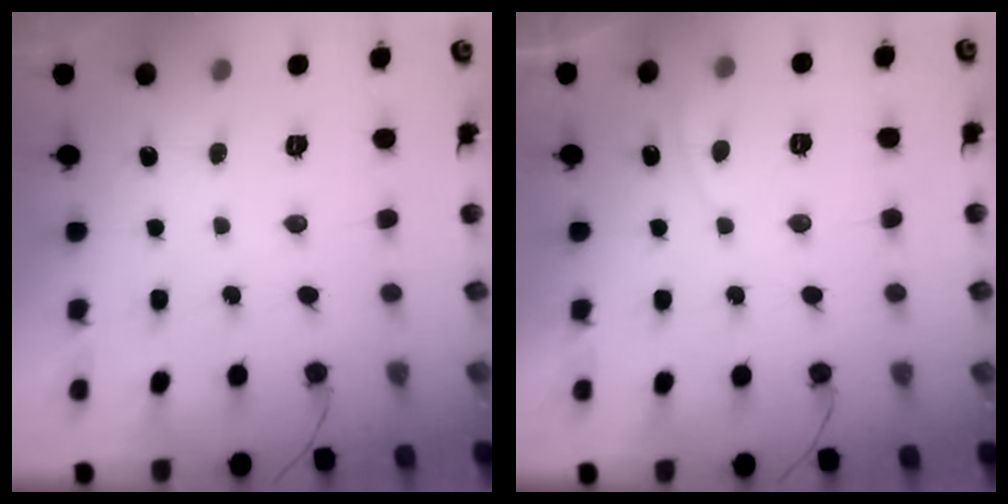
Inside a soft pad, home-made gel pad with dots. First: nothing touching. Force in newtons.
{"total": 1.6, "press": 1.5, "slide": 0.6}